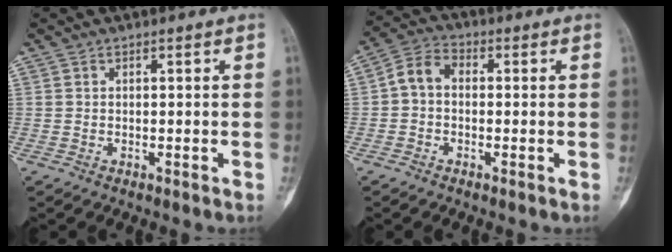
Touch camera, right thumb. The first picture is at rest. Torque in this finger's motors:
{"motor_torque": [-0.17, 0.41, 0.22, -0.25, 0.07]}